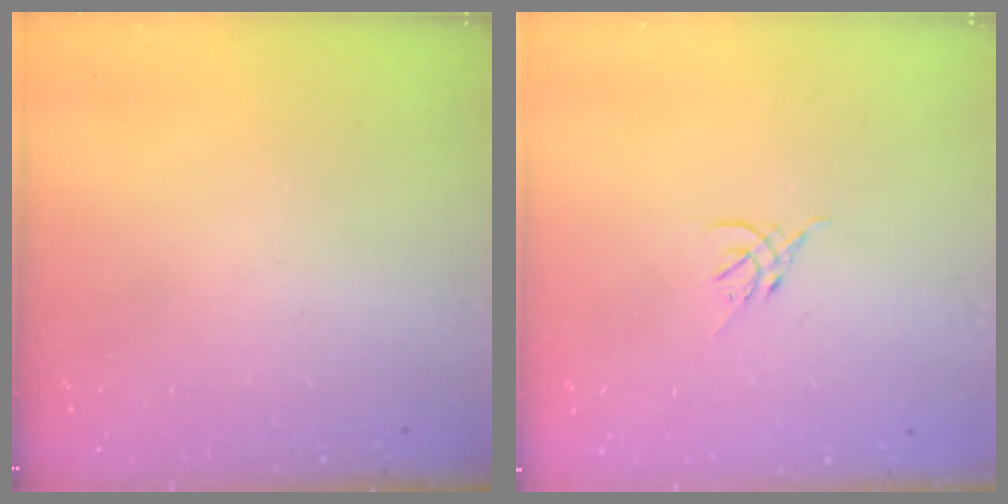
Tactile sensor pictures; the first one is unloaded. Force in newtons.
{"total": 2.6, "press": 2.5, "slide": 0.8}